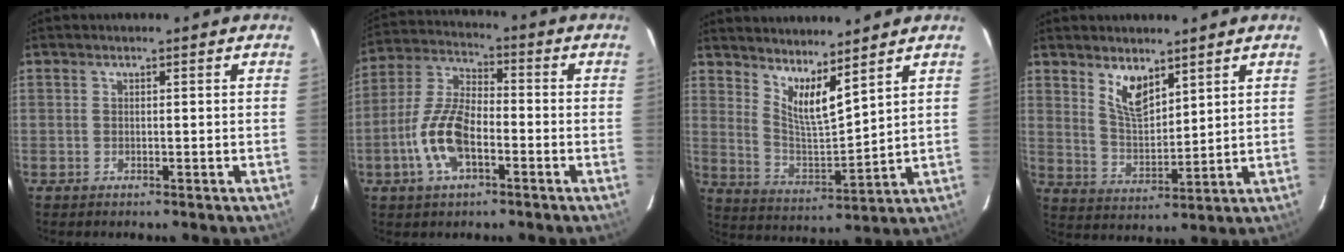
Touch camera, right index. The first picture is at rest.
{"total": 11.8, "force": [-4.2, 5.4, 9.5], "torque": [-0.207, 0.006, -0.081]}
{"total": 8.9, "force": [6.6, 1.3, 5.7], "torque": [-0.096, -0.018, 0.125]}
{"total": 7.1, "force": [4.8, 2.9, 4.4], "torque": [-0.078, -0.003, 0.099]}